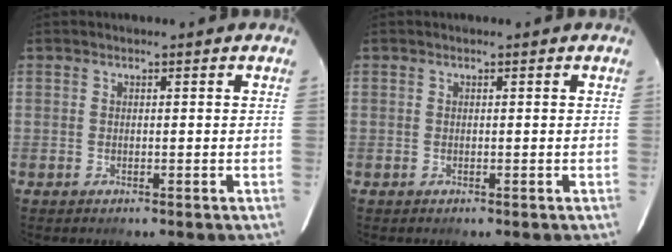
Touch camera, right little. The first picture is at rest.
{"total": 0.0}